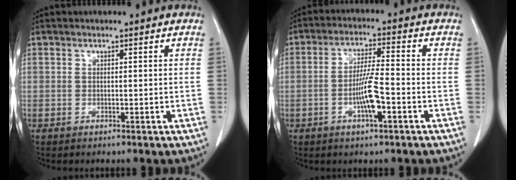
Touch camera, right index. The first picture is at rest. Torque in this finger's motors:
{"motor_torque": [0.28, 0.03, 0.18, 0.08]}